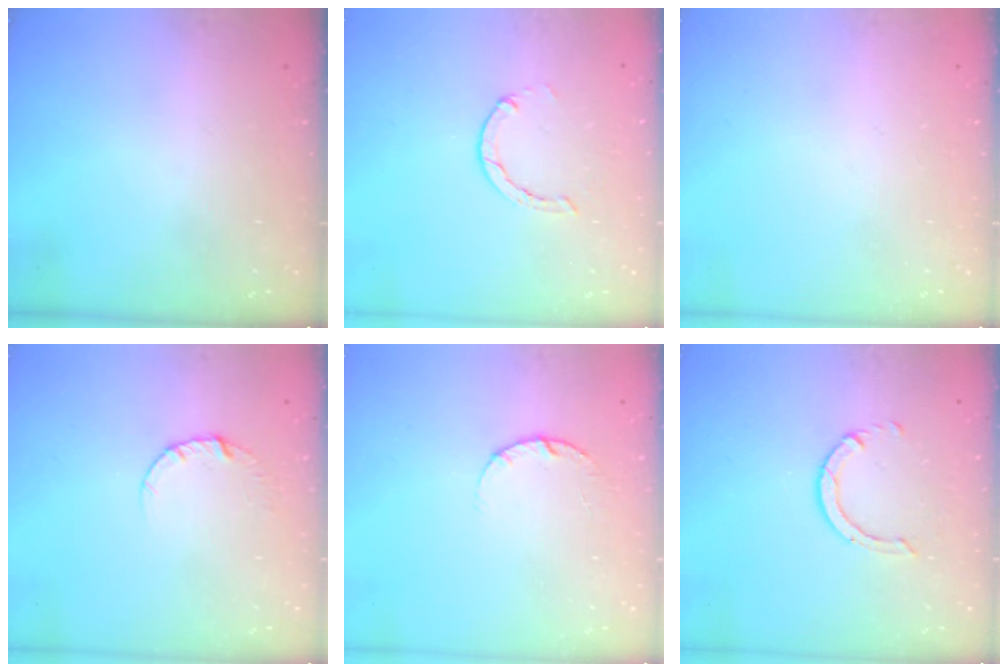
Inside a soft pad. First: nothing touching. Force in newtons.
{"total": 1.3, "press": 1.2, "slide": 0.3}
{"total": 0.0}
{"total": 4.1, "press": 4.1, "slide": 0.4}
{"total": 3.6, "press": 3.5, "slide": 0.5}
{"total": 5.5, "press": 5.5, "slide": 0.5}